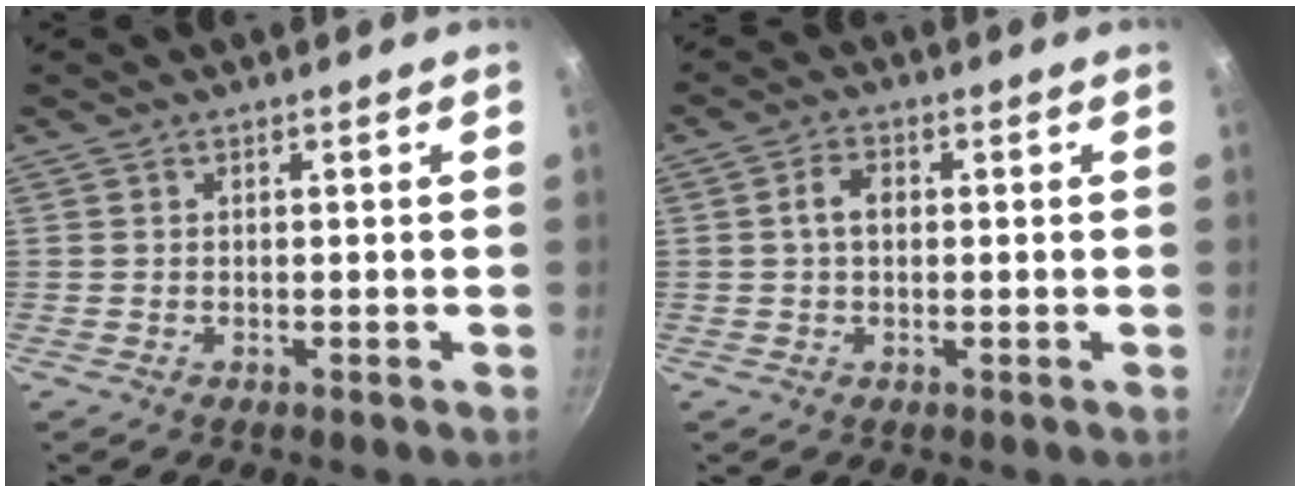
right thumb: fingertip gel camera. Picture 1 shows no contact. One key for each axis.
{"total": 3.7, "fx": 0.3, "fy": 2.5, "fz": 2.7, "tx": -0.042, "ty": 0.011, "tz": 0.000}